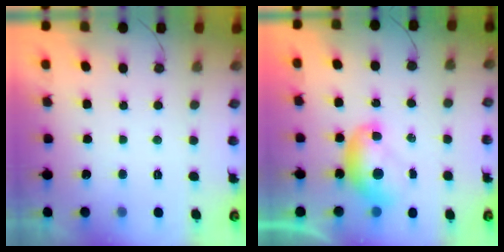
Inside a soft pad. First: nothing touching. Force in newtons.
{"total": 7.8, "press": 7.8, "slide": 0.2}